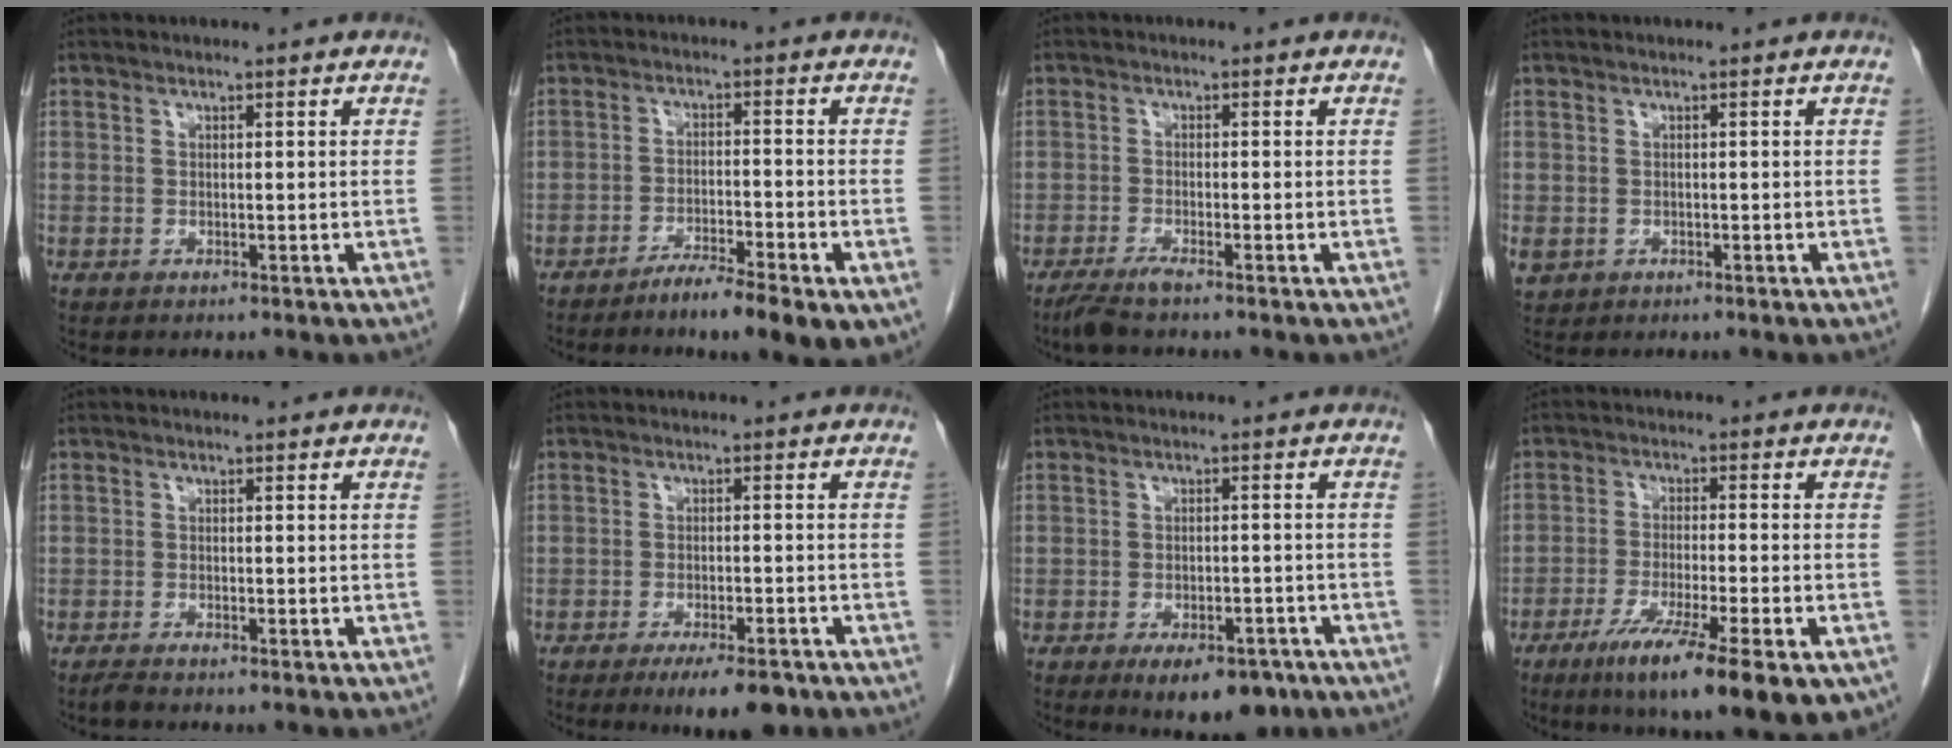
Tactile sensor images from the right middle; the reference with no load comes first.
{"total": 7.9, "force": [-4.8, 1.0, 6.2], "torque": [-0.093, -0.007, -0.074]}
{"total": 2.9, "force": [-2.3, 0.0, 1.8], "torque": [-0.040, -0.007, -0.048]}
{"total": 2.1, "force": [-0.6, 1.8, 0.8], "torque": [-0.020, 0.000, -0.001]}
{"total": 1.0, "force": [-0.9, -0.1, 0.5], "torque": [-0.017, -0.004, -0.018]}
{"total": 6.8, "force": [-4.8, 1.8, 4.6], "torque": [-0.062, -0.008, -0.069]}
{"total": 8.8, "force": [-5.9, 3.9, 5.3], "torque": [-0.065, -0.002, -0.080]}
{"total": 14.5, "force": [-8.2, 1.8, 11.9], "torque": [-0.158, -0.032, -0.127]}